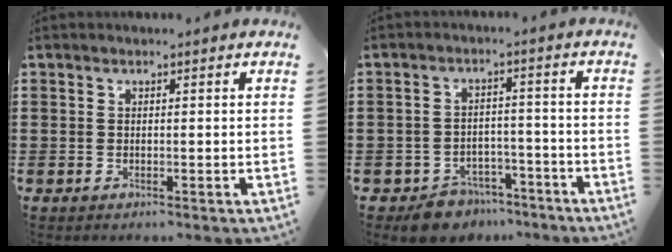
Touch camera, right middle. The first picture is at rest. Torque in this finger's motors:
{"motor_torque": [0.05, -0.01, 0.06, 0.04]}